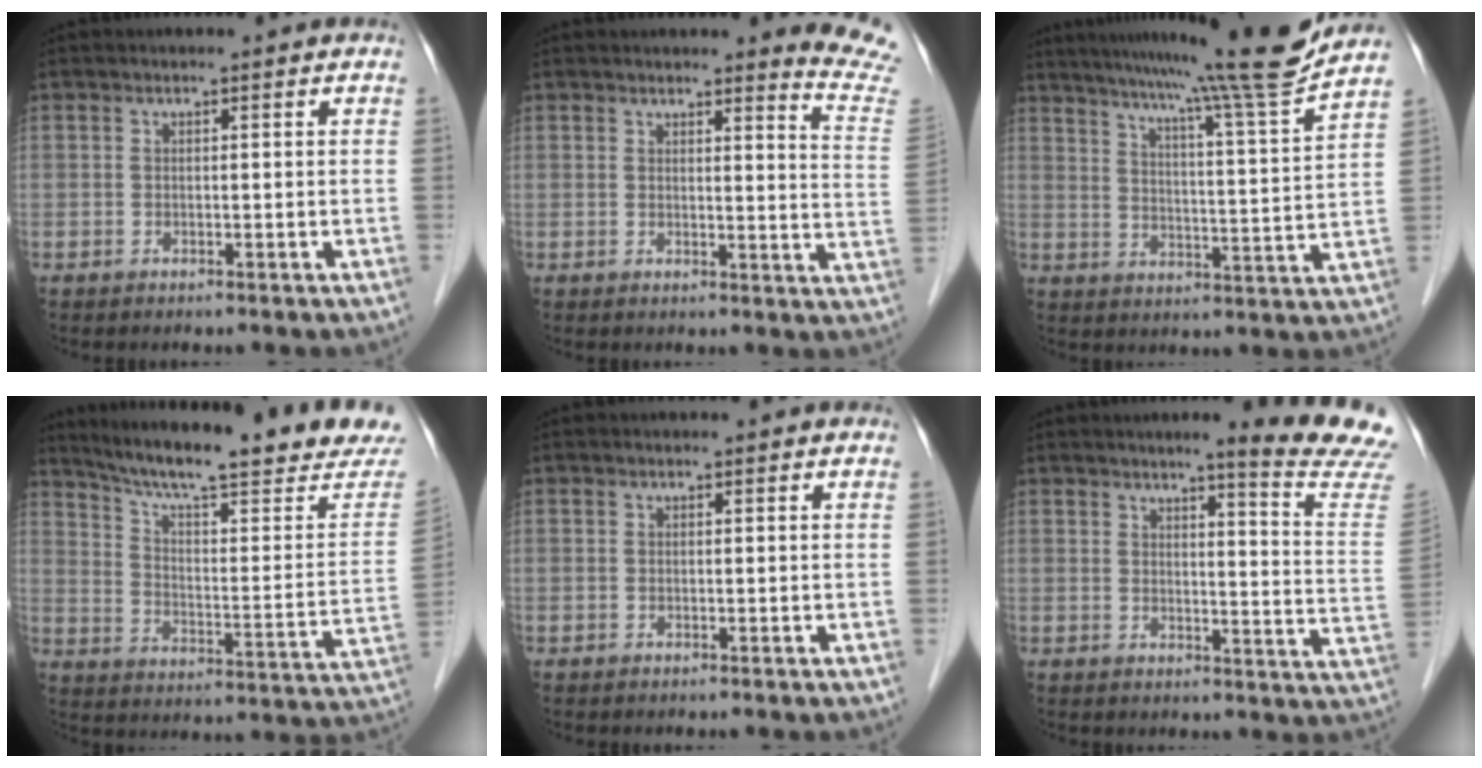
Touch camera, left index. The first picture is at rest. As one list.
[{"total": 8.8, "force": [8.7, -0.9, 0.9], "torque": [-0.003, -0.096, 0.071]}, {"total": 16.4, "force": [14.2, -3.4, 7.4], "torque": [-0.123, -0.045, 0.194]}, {"total": 24.6, "force": [21.2, 2.4, 12.1], "torque": [-0.184, -0.044, 0.286]}, {"total": 0.9, "force": [0.9, 0.1, 0.2], "torque": [-0.009, 0.006, 0.009]}, {"total": 13.2, "force": [12.0, -1.8, 5.2], "torque": [-0.063, -0.092, 0.125]}]